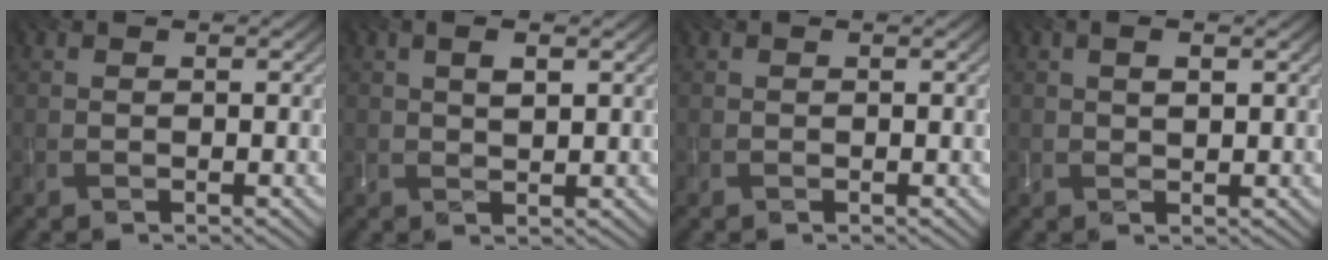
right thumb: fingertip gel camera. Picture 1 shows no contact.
{"total": 2.4, "force": [1.0, 0.9, 2.0], "torque": [-0.042, 0.001, 0.020]}
{"total": 0.0}
{"total": 2.0, "force": [0.8, 0.8, 1.6], "torque": [-0.034, 0.001, 0.017]}